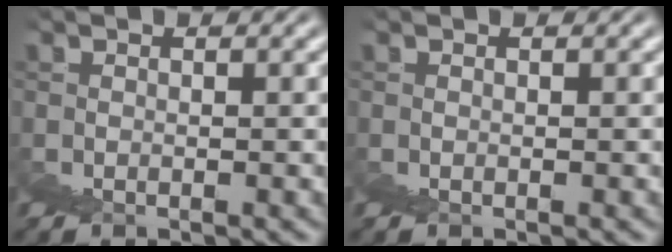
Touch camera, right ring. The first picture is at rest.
{"total": 0.0}